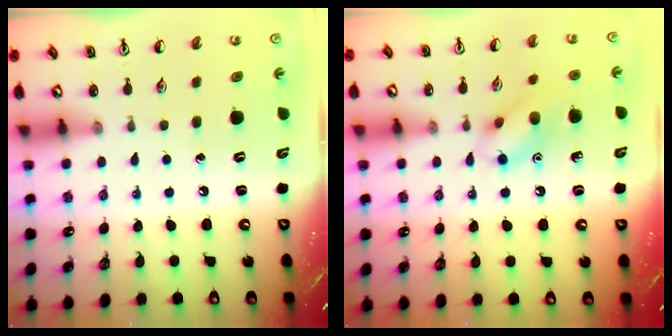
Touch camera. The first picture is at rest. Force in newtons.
{"total": 10.5, "press": 10.5, "slide": 0.7}